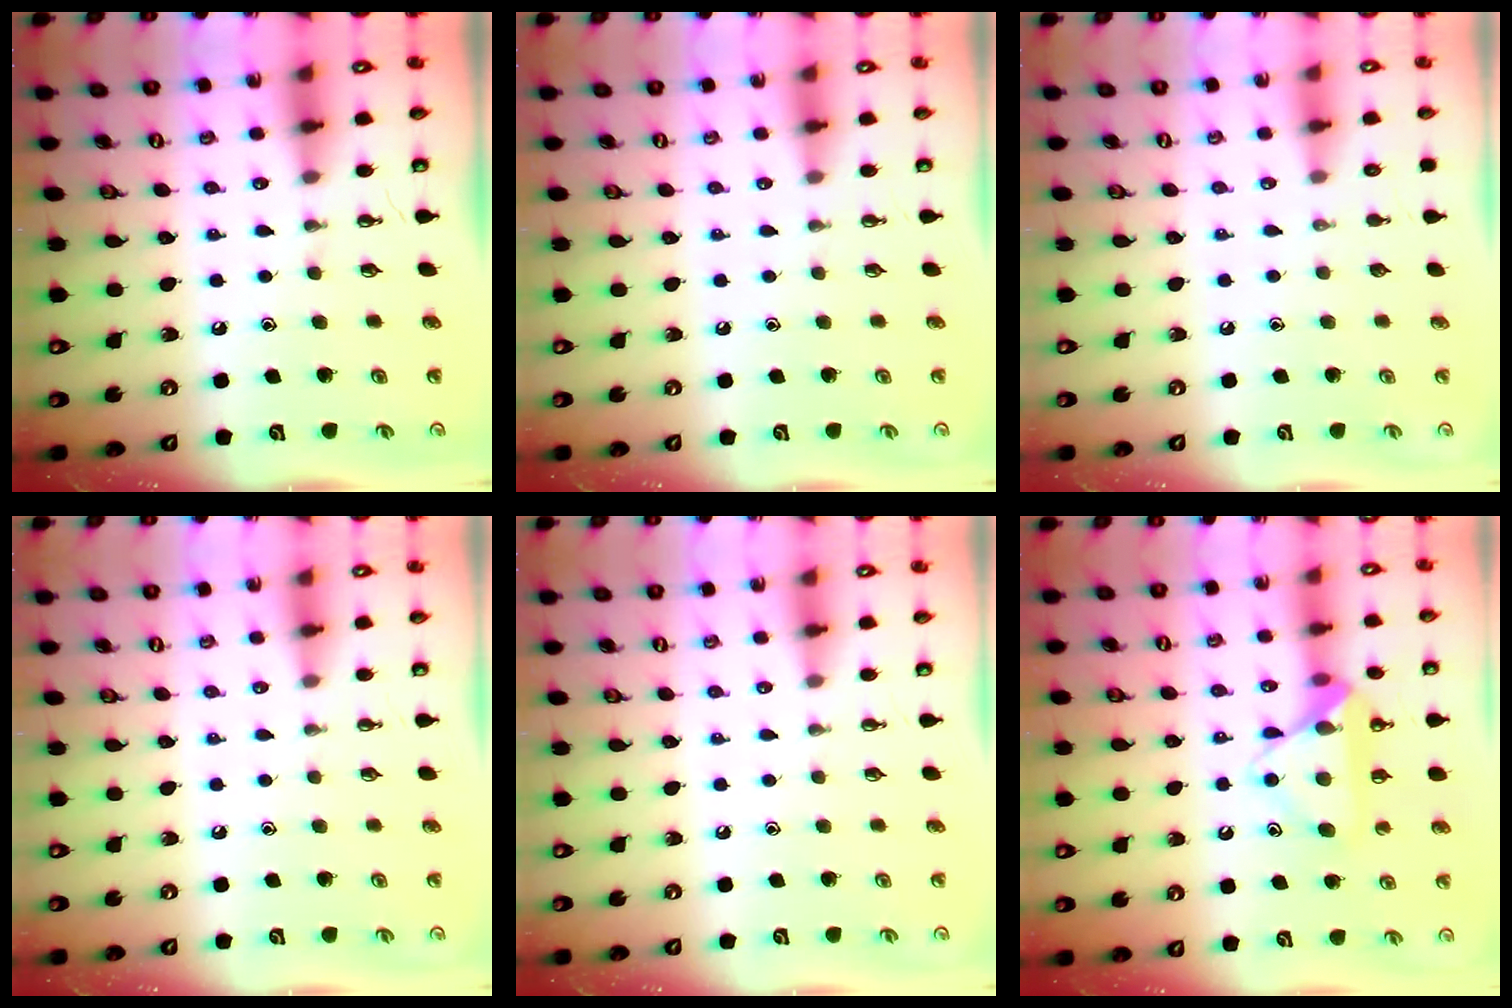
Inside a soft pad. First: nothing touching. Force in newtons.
{"total": 0.0}
{"total": 0.0}
{"total": 0.0}
{"total": 0.0}
{"total": 13.3, "press": 13.3, "slide": 0.9}